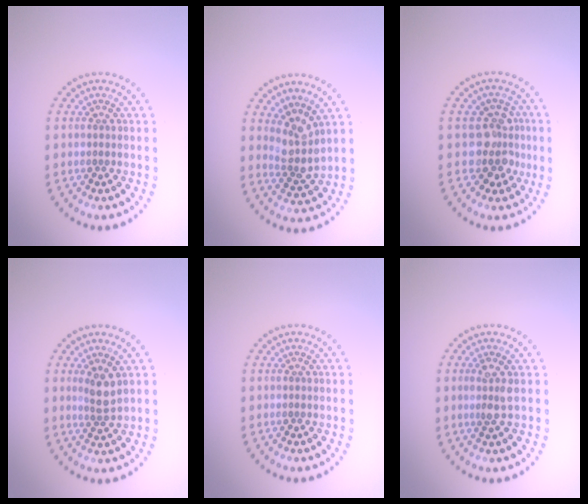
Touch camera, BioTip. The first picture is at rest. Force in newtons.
{"total": 2.9, "press": 2.1, "slide": 2.0}
{"total": 3.6, "press": 3.2, "slide": 1.5}
{"total": 2.0, "press": 1.7, "slide": 1.1}
{"total": 0.0}
{"total": 1.8, "press": 1.6, "slide": 0.8}